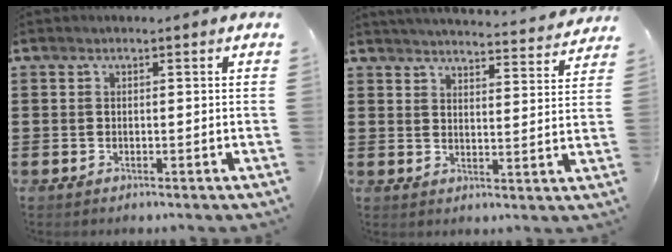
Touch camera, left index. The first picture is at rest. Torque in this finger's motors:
{"motor_torque": [1.43, -0.71, -0.59, -0.21]}